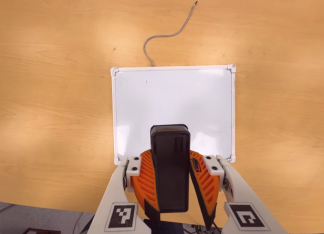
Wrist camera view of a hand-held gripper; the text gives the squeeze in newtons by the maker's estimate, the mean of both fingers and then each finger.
{"total": 9.1, "left": 9.2, "right": 8.9}